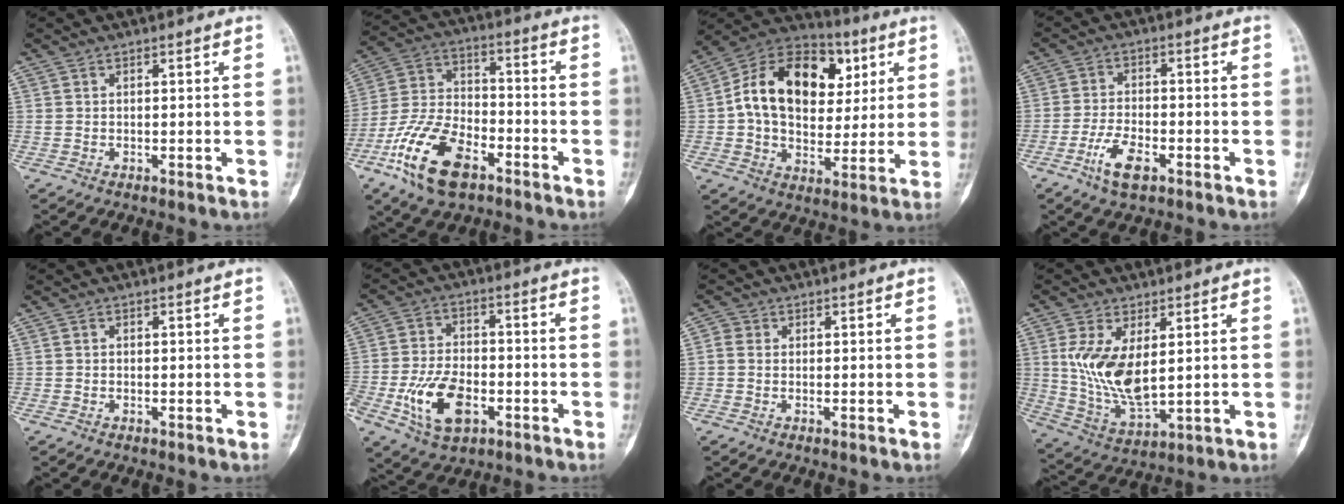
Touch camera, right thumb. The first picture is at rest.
{"total": 16.1, "force": [-8.6, 8.1, 10.9], "torque": [-0.207, 0.039, -0.166]}
{"total": 21.6, "force": [5.0, 14.7, 15.1], "torque": [-0.216, 0.012, 0.075]}
{"total": 6.6, "force": [-3.5, 2.7, 4.8], "torque": [-0.091, 0.013, -0.066]}
{"total": 0.0}
{"total": 12.6, "force": [-4.6, 7.3, 9.1], "torque": [-0.165, 0.014, -0.081]}
{"total": 1.7, "force": [0.1, 1.5, 0.8], "torque": [-0.011, 0.003, 0.000]}
{"total": 12.3, "force": [2.3, 5.8, 10.5], "torque": [-0.198, -0.023, 0.061]}